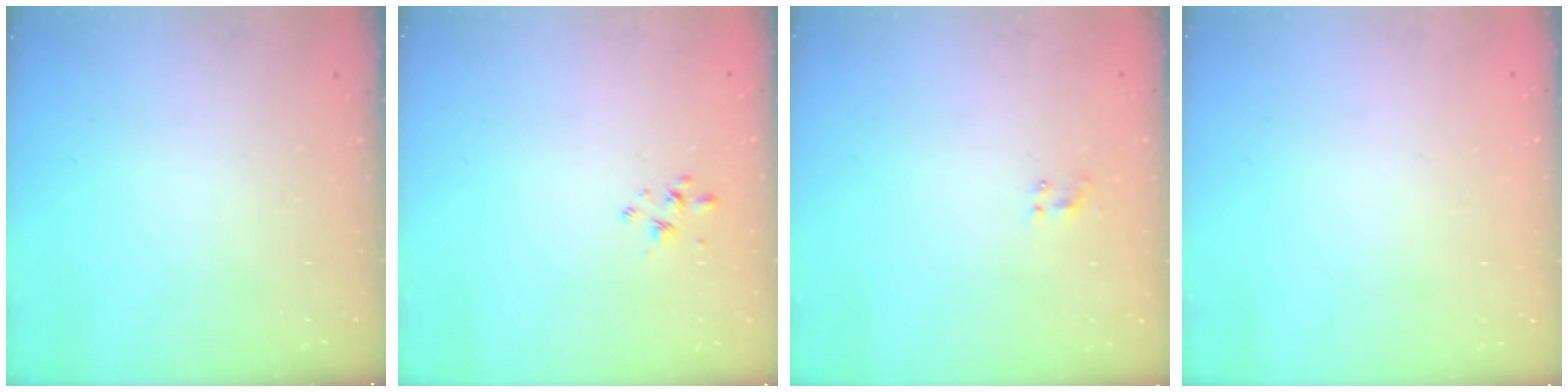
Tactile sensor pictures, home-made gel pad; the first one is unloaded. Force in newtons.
{"total": 2.4, "press": 2.3, "slide": 0.8}
{"total": 1.5, "press": 1.3, "slide": 0.8}
{"total": 1.6, "press": 1.6, "slide": 0.2}